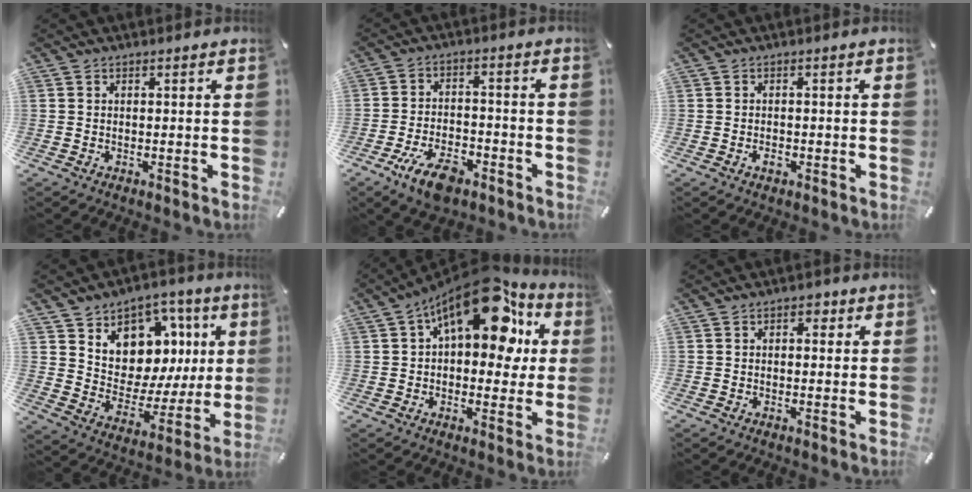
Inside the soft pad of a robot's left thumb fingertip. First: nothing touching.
{"total": 9.5, "force": [-5.7, 4.5, 6.1], "torque": [-0.118, 0.025, -0.101]}
{"total": 1.5, "force": [-0.8, 0.8, 1.0], "torque": [-0.019, 0.004, -0.015]}
{"total": 10.8, "force": [5.3, 8.9, 3.1], "torque": [-0.050, -0.072, 0.100]}
{"total": 20.3, "force": [9.2, 10.3, 14.9], "torque": [-0.215, -0.048, 0.154]}
{"total": 2.3, "force": [0.4, 1.7, 1.6], "torque": [-0.018, 0.005, 0.000]}